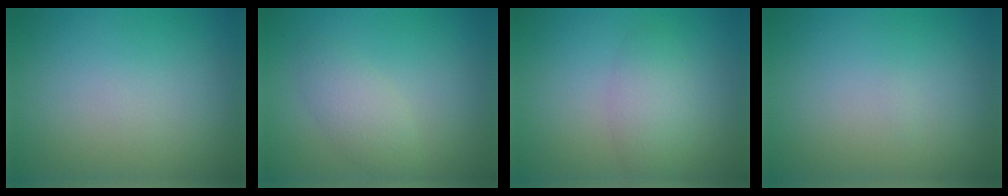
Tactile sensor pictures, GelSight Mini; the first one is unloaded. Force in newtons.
{"total": 2.4, "press": 2.4, "slide": 0.2}
{"total": 2.7, "press": 2.7, "slide": 0.1}
{"total": 0.0}